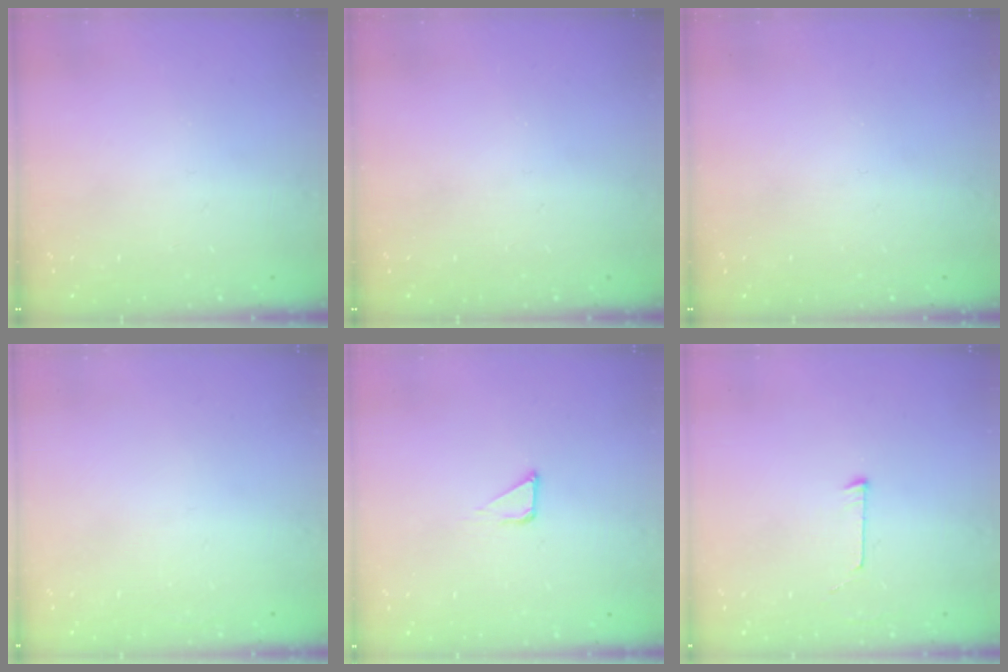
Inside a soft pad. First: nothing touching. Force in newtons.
{"total": 0.0}
{"total": 0.0}
{"total": 0.8, "press": 0.8, "slide": 0.1}
{"total": 2.8, "press": 2.8, "slide": 0.1}
{"total": 3.7, "press": 3.6, "slide": 0.4}